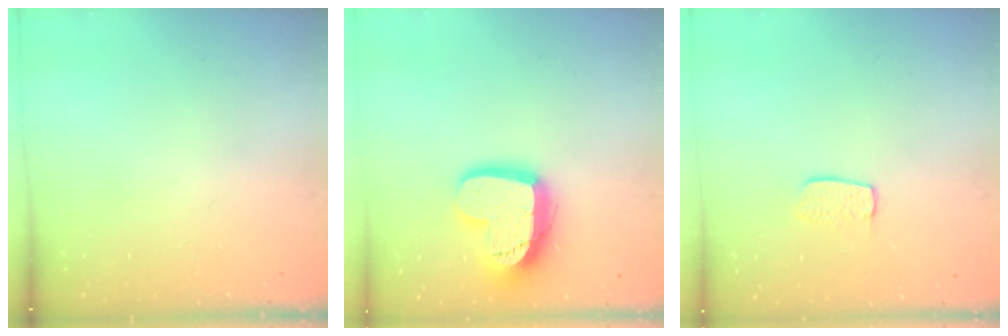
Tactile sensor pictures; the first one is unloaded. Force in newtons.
{"total": 16.4, "press": 16.3, "slide": 1.4}
{"total": 5.6, "press": 5.6, "slide": 0.2}